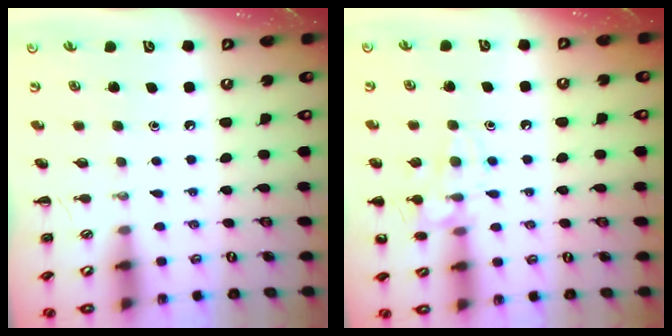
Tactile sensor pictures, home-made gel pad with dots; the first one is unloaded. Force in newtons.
{"total": 11.9, "press": 11.8, "slide": 0.8}